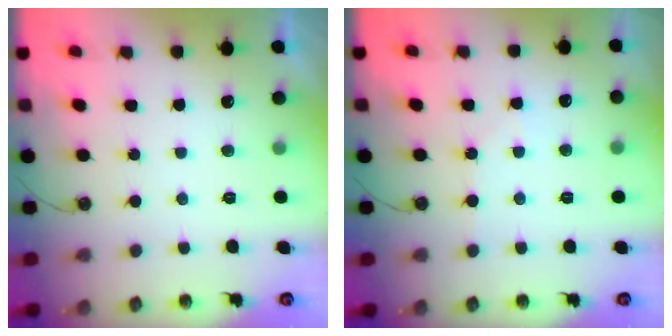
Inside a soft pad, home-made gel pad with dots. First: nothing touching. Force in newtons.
{"total": 4.4, "press": 4.3, "slide": 0.6}